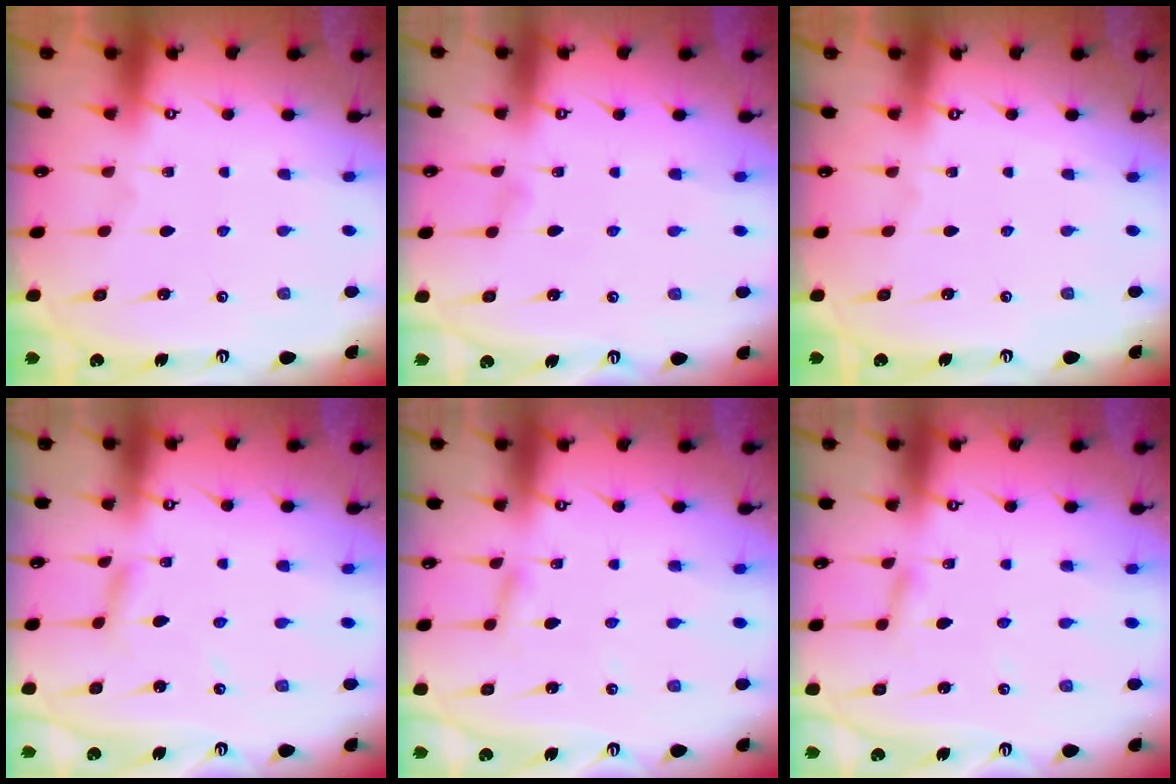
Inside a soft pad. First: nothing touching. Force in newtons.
{"total": 2.8, "press": 2.8, "slide": 0.3}
{"total": 0.0}
{"total": 4.4, "press": 4.4, "slide": 0.3}
{"total": 2.8, "press": 2.7, "slide": 0.3}
{"total": 2.8, "press": 2.7, "slide": 0.3}